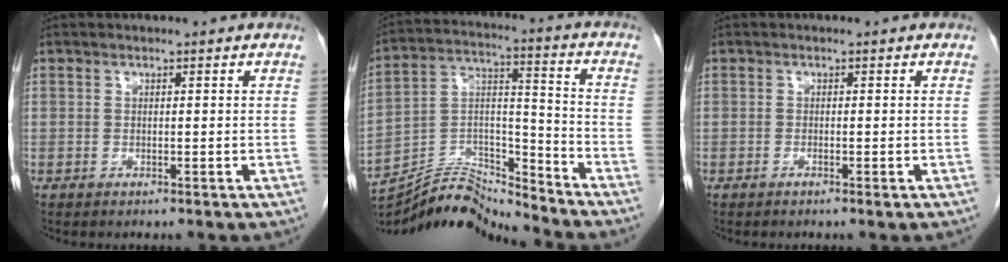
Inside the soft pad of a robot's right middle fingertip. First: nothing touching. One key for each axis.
{"total": 14.0, "fx": -13.8, "fy": -0.3, "fz": 2.0, "tx": -0.037, "ty": 0.038, "tz": -0.254}
{"total": 0.8, "fx": -0.5, "fy": -0.1, "fz": 0.6, "tx": -0.012, "ty": -0.001, "tz": -0.009}